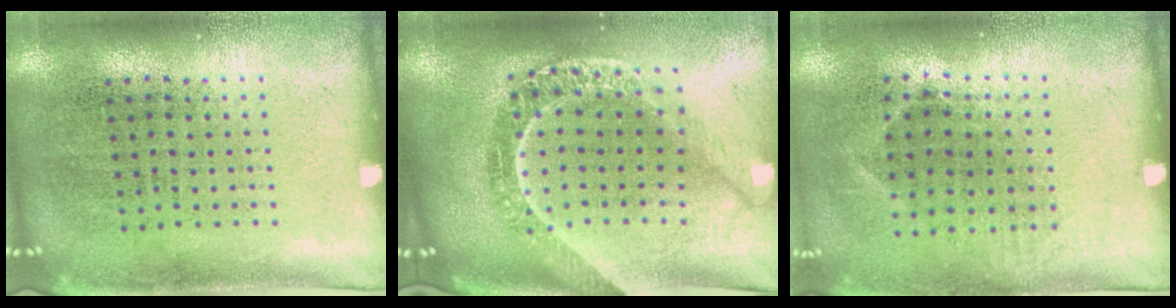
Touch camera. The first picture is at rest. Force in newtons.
{"total": 2.9, "press": 2.2, "slide": 1.8}
{"total": 0.9, "press": 0.6, "slide": 0.6}